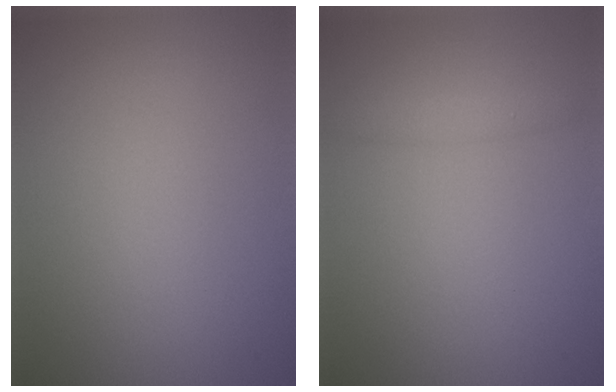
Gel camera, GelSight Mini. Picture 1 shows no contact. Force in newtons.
{"total": 1.1, "press": 1.0, "slide": 0.1}